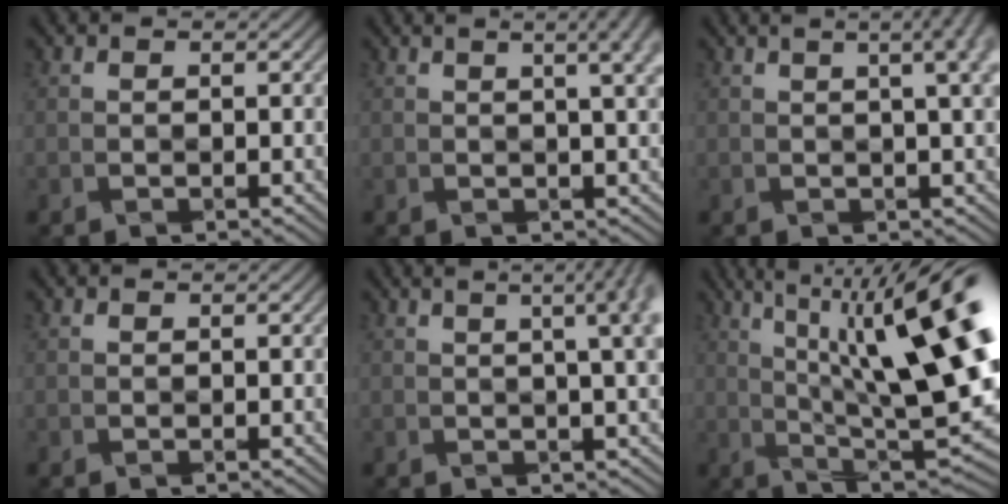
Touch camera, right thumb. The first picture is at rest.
{"total": 9.1, "force": [3.4, 3.2, 7.8], "torque": [-0.064, 0.038, 0.024]}
{"total": 10.2, "force": [3.5, 3.7, 8.9], "torque": [-0.078, 0.044, 0.028]}
{"total": 0.0}
{"total": 9.7, "force": [2.6, 3.0, 8.9], "torque": [-0.082, 0.044, 0.019]}
{"total": 18.6, "force": [5.0, 5.0, 17.2], "torque": [-0.264, 0.026, 0.089]}